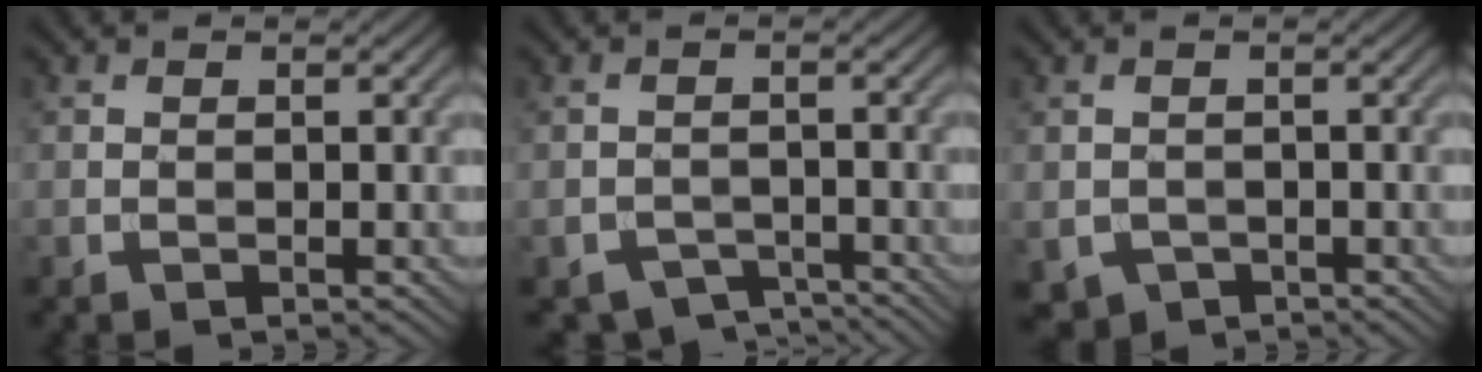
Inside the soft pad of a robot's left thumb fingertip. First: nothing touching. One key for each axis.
{"total": 3.9, "fx": -3.2, "fy": 1.8, "fz": 1.2, "tx": -0.016, "ty": -0.010, "tz": -0.053}
{"total": 1.9, "fx": -0.9, "fy": 1.6, "fz": 0.5, "tx": -0.017, "ty": -0.013, "tz": -0.017}